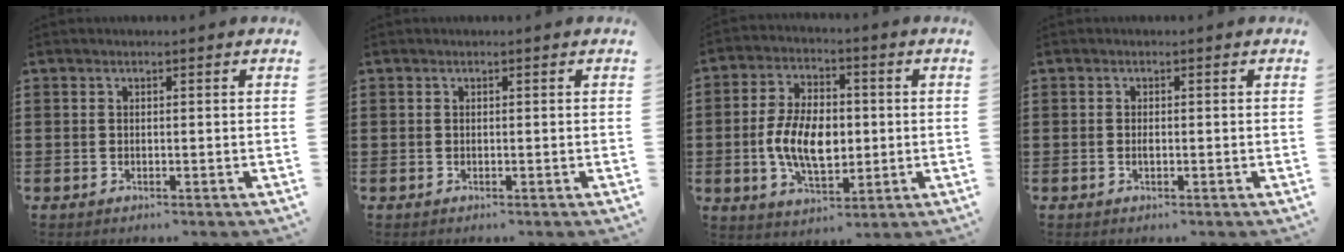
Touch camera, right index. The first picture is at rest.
{"total": 0.0}
{"total": 9.4, "force": [-0.9, 5.5, 7.5], "torque": [-0.155, 0.005, -0.022]}
{"total": 0.8, "force": [-0.1, 0.3, 0.8], "torque": [-0.017, -0.003, -0.002]}